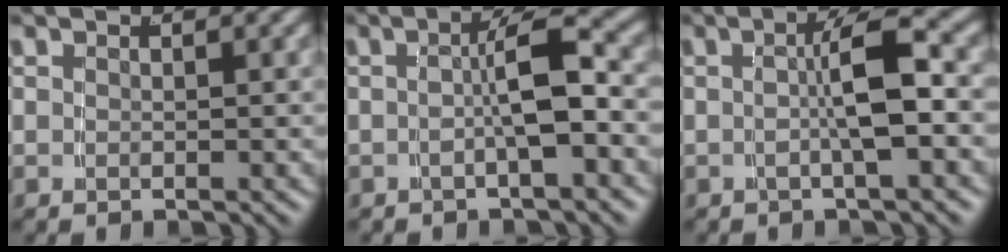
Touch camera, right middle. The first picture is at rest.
{"total": 3.4, "force": [-0.9, -0.1, 3.3], "torque": [-0.045, 0.006, -0.014]}
{"total": 3.8, "force": [-0.5, -0.1, 3.8], "torque": [-0.053, 0.009, -0.010]}